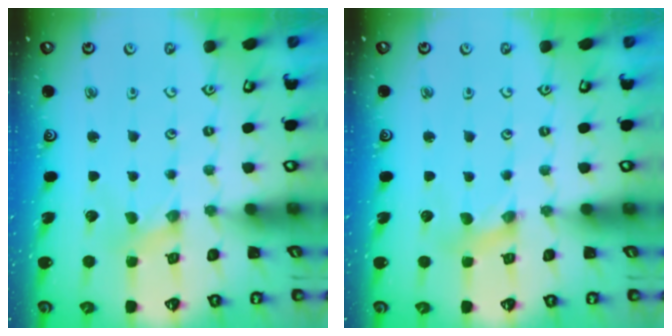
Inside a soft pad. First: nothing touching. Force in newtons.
{"total": 1.4, "press": 1.4, "slide": 0.2}